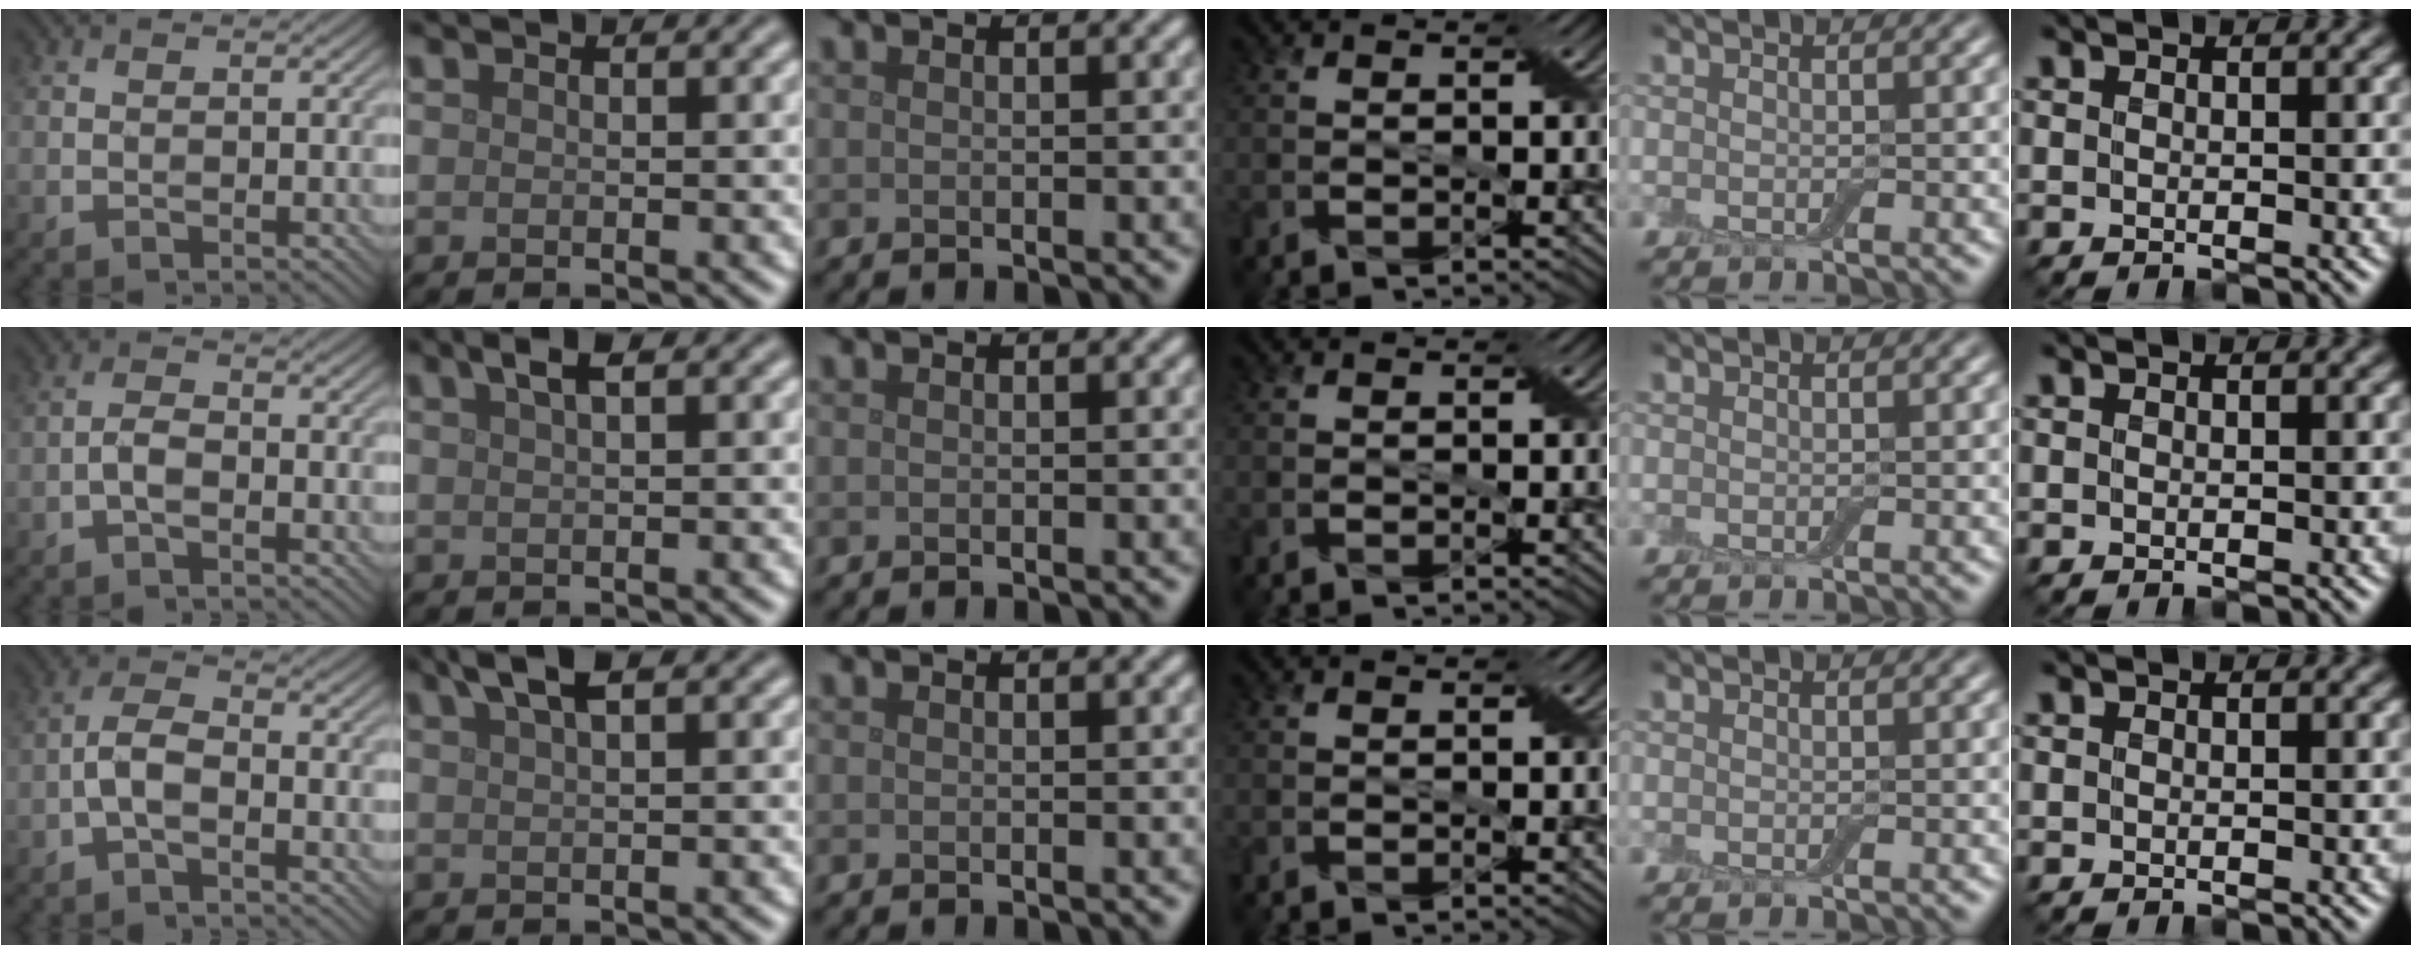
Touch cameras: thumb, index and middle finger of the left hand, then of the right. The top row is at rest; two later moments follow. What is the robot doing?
{"motion": "shake", "object": "box of matches"}